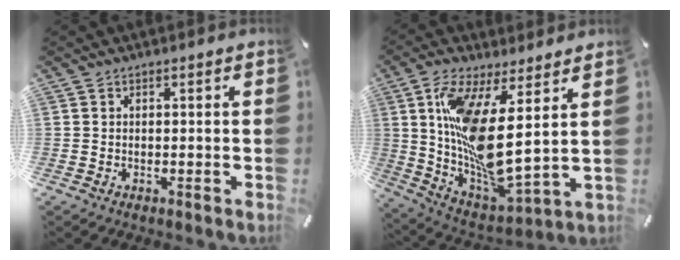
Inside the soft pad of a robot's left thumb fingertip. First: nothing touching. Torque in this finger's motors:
{"motor_torque": [2.51, 2.50, 2.29, -0.48, 0.88]}